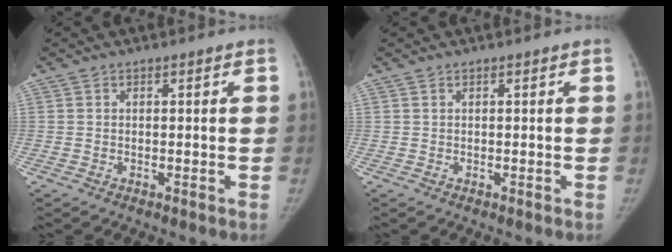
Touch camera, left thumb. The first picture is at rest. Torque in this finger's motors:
{"motor_torque": [0.31, 0.30, 0.38, 0.33, 0.00]}